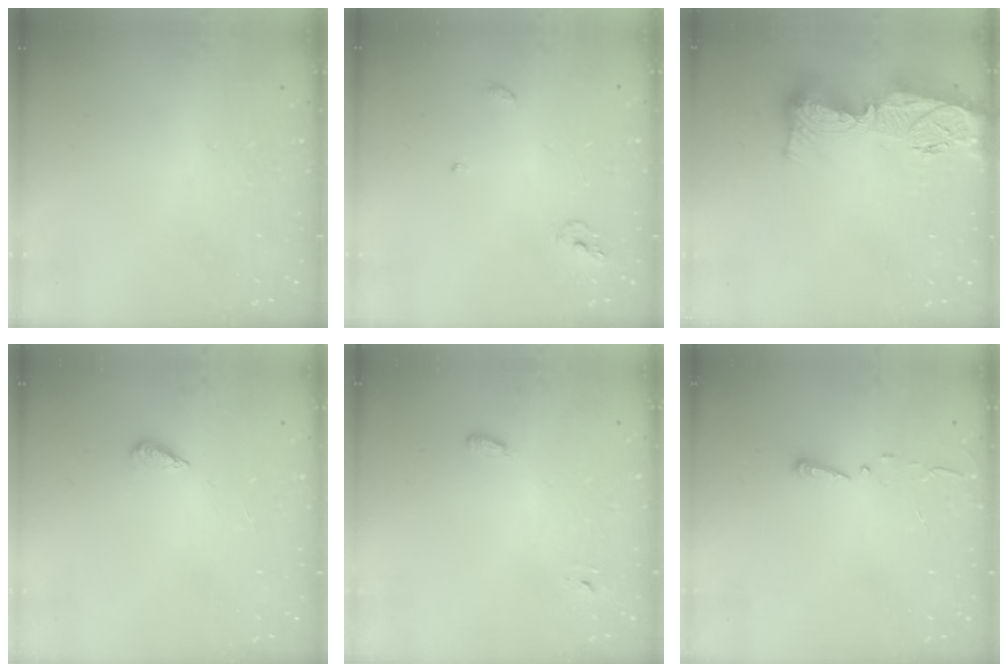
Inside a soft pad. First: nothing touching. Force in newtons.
{"total": 5.2, "press": 5.2, "slide": 0.4}
{"total": 18.5, "press": 18.4, "slide": 1.7}
{"total": 2.3, "press": 2.2, "slide": 0.8}
{"total": 2.8, "press": 2.7, "slide": 0.6}
{"total": 3.0, "press": 2.9, "slide": 0.3}